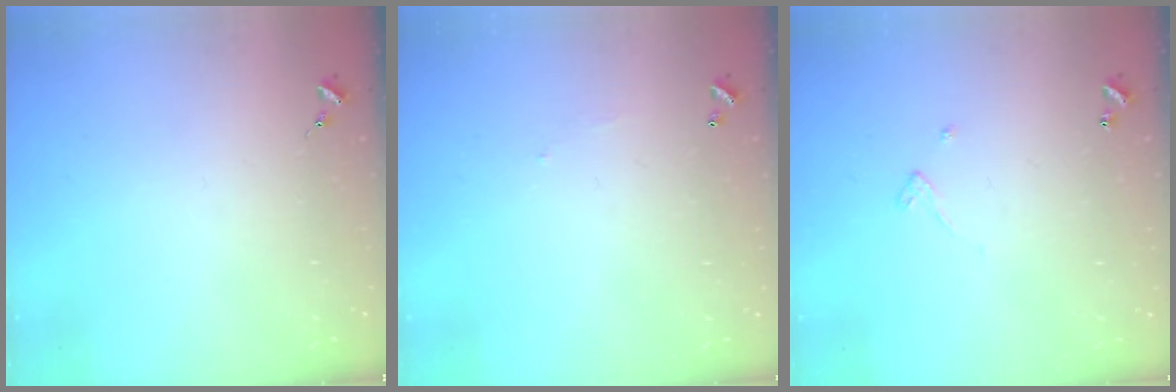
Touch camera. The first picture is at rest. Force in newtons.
{"total": 3.8, "press": 3.8, "slide": 0.1}
{"total": 2.6, "press": 2.6, "slide": 0.2}